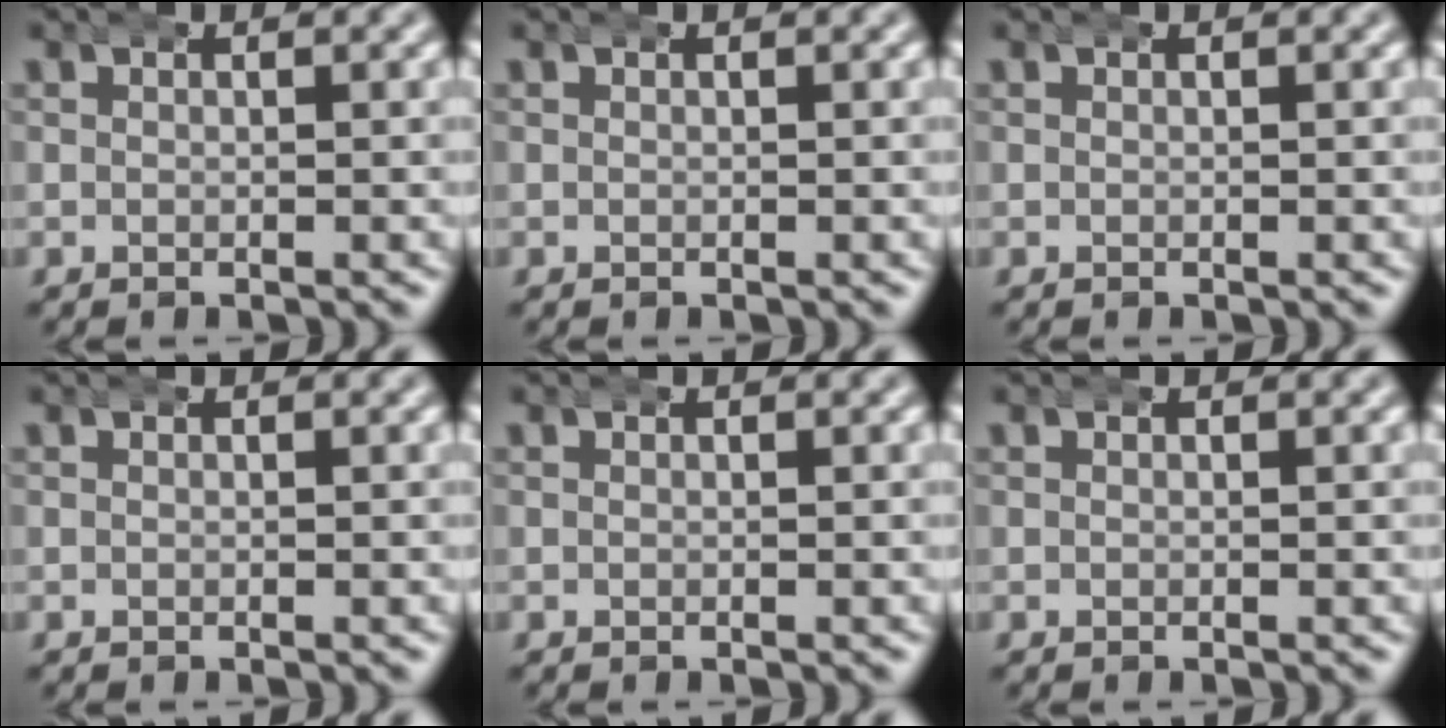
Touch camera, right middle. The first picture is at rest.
{"total": 0.0}
{"total": 0.0}
{"total": 0.0}
{"total": 0.0}
{"total": 0.0}